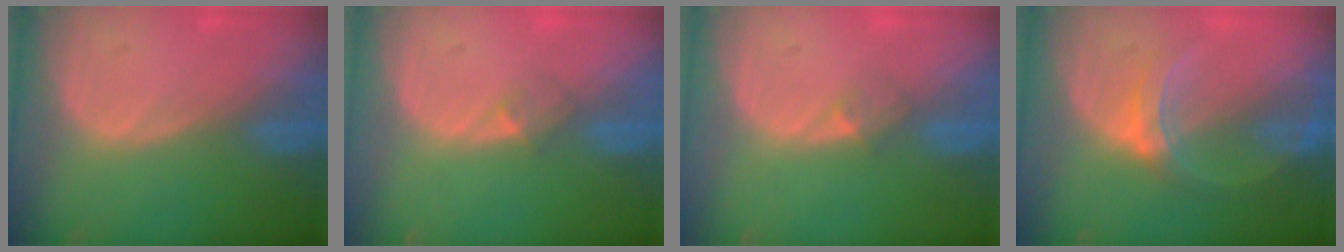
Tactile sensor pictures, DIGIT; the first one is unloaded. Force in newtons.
{"total": 2.0, "press": 1.6, "slide": 1.1}
{"total": 2.0, "press": 1.6, "slide": 1.1}
{"total": 6.2, "press": 5.7, "slide": 2.4}